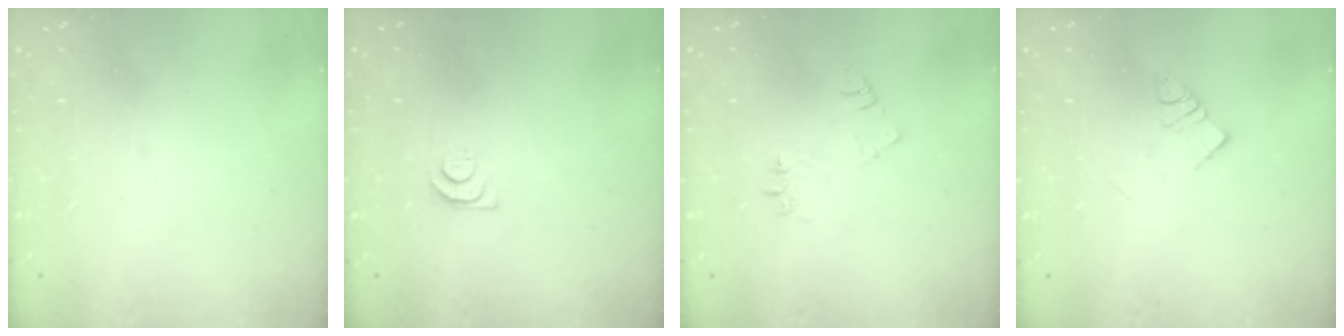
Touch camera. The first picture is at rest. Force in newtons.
{"total": 4.1, "press": 4.1, "slide": 0.5}
{"total": 6.7, "press": 6.7, "slide": 0.8}
{"total": 5.6, "press": 5.6, "slide": 0.2}